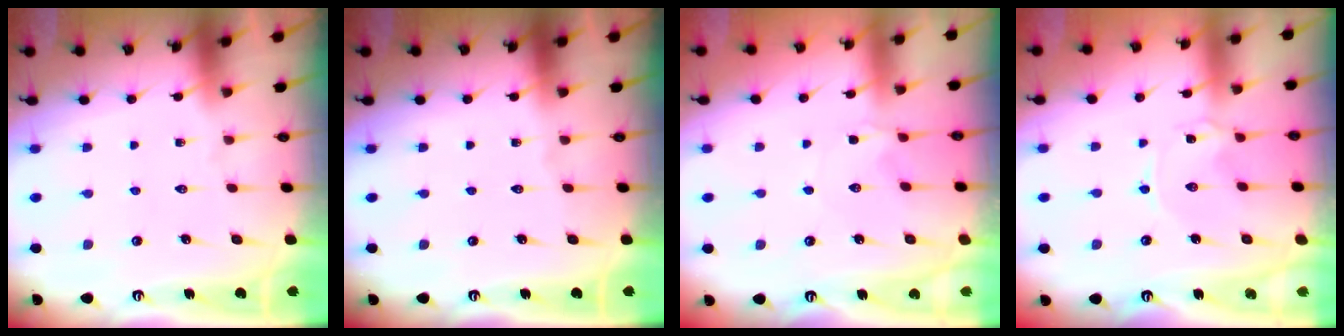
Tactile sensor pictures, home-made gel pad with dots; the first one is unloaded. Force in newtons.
{"total": 0.0}
{"total": 1.4, "press": 1.4, "slide": 0.4}
{"total": 0.0}